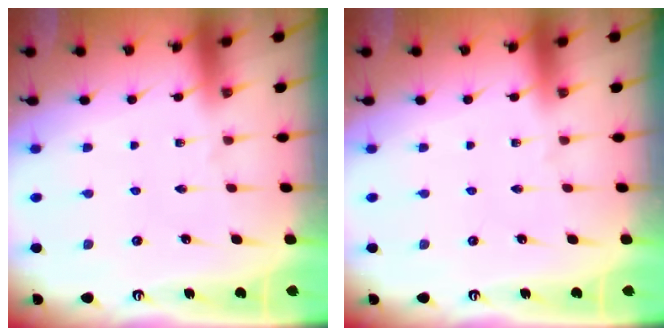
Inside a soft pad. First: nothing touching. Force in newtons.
{"total": 0.0}